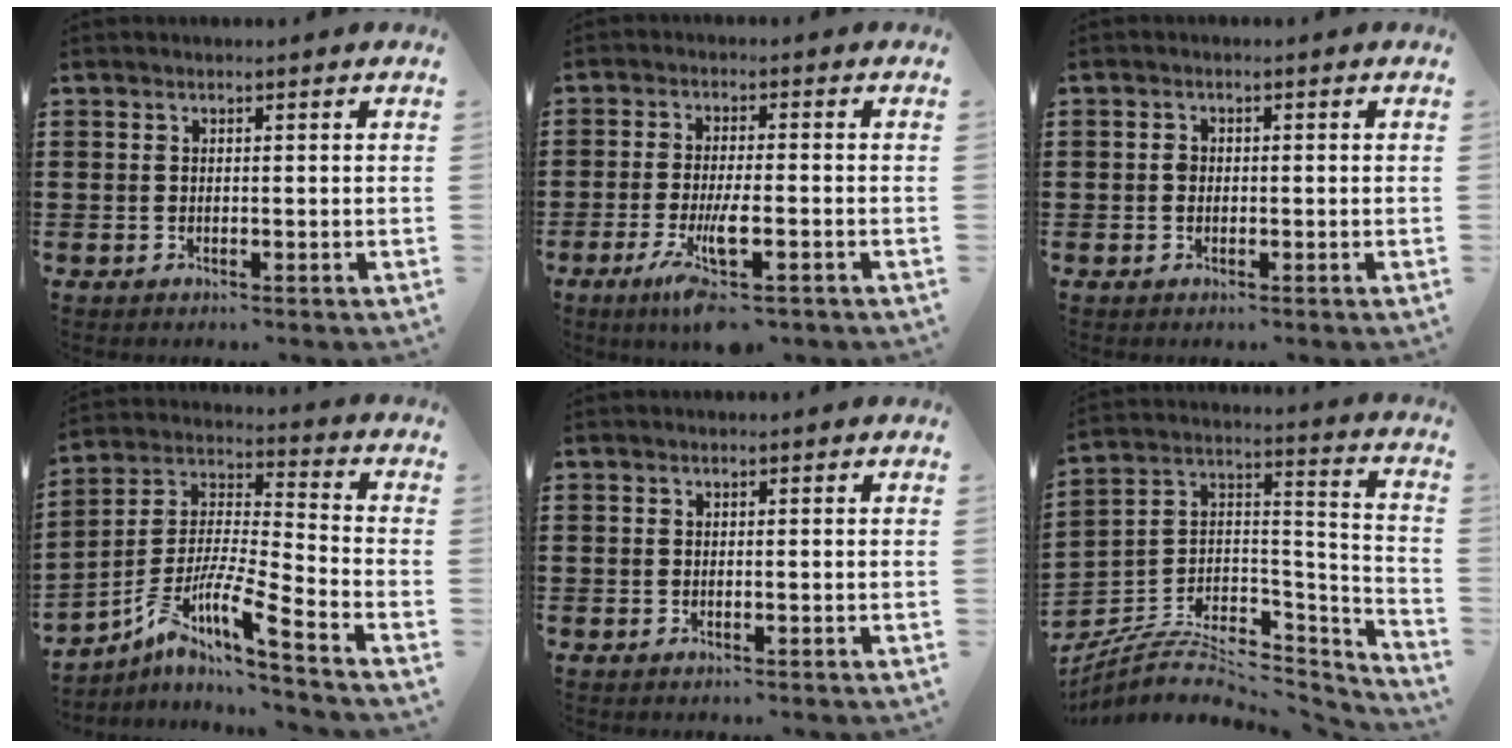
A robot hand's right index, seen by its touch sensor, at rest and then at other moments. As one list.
[{"total": 6.5, "force": [-3.4, 1.1, 5.4], "torque": [-0.124, -0.018, -0.065]}, {"total": 1.3, "force": [-0.2, 0.9, 0.9], "torque": [-0.020, 0.005, -0.004]}, {"total": 9.0, "force": [-6.6, 0.3, 6.1], "torque": [-0.131, -0.023, -0.136]}, {"total": 0.0}, {"total": 6.5, "force": [-4.4, 3.6, 3.3], "torque": [-0.073, -0.001, -0.084]}]